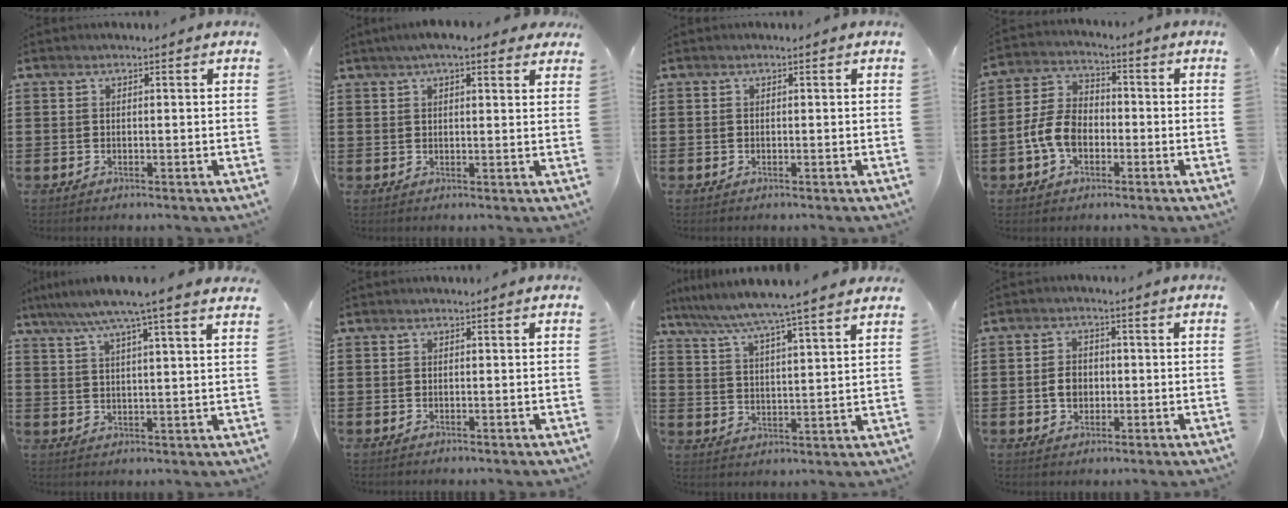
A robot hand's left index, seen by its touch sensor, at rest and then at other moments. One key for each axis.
{"total": 4.4, "fx": 3.2, "fy": 0.8, "fz": 2.8, "tx": -0.063, "ty": 0.007, "tz": 0.057}
{"total": 0.0}
{"total": 7.2, "fx": -2.3, "fy": 4.7, "fz": 4.9, "tx": -0.129, "ty": 0.006, "tz": -0.052}
{"total": 7.0, "fx": 5.5, "fy": -0.3, "fz": 4.4, "tx": -0.100, "ty": -0.017, "tz": 0.093}
{"total": 0.0}
{"total": 5.9, "fx": 5.3, "fy": -1.2, "fz": 2.3, "tx": -0.068, "ty": -0.037, "tz": 0.086}
{"total": 3.6, "fx": -0.5, "fy": 2.7, "fz": 2.3, "tx": -0.048, "ty": 0.006, "tz": -0.012}